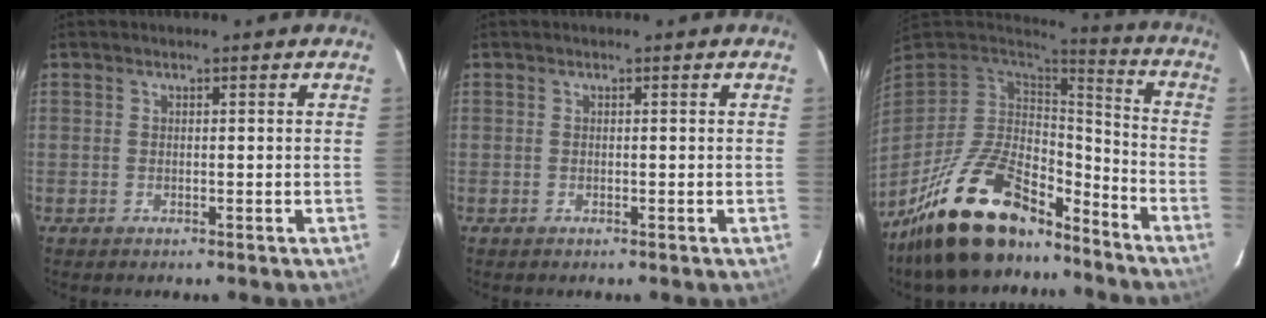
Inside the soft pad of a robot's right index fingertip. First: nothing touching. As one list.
[{"total": 0.0}, {"total": 21.5, "force": [-15.4, 8.7, 12.2], "torque": [-0.243, -0.011, -0.258]}]